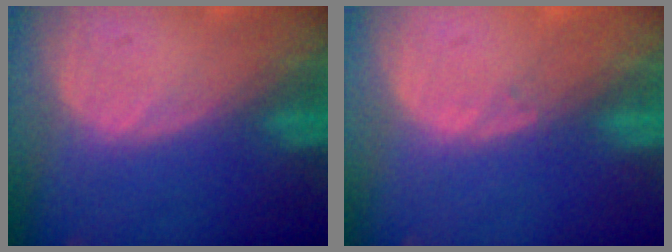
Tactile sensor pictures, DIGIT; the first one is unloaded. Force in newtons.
{"total": 0.6, "press": 0.5, "slide": 0.4}